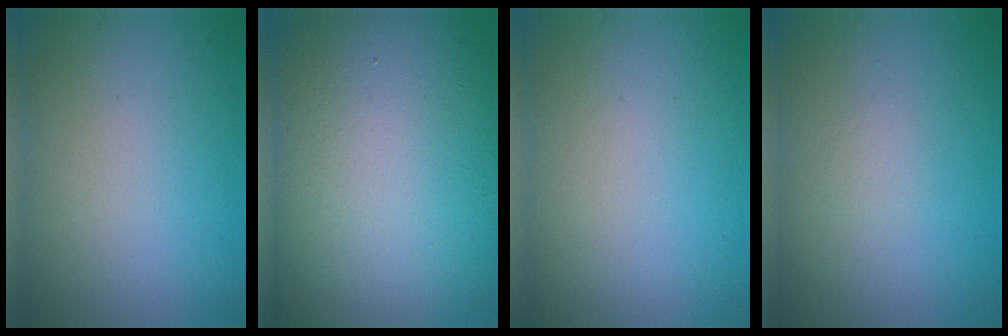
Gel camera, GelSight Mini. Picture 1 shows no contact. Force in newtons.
{"total": 18.2, "press": 18.2, "slide": 1.0}
{"total": 0.0}
{"total": 0.0}